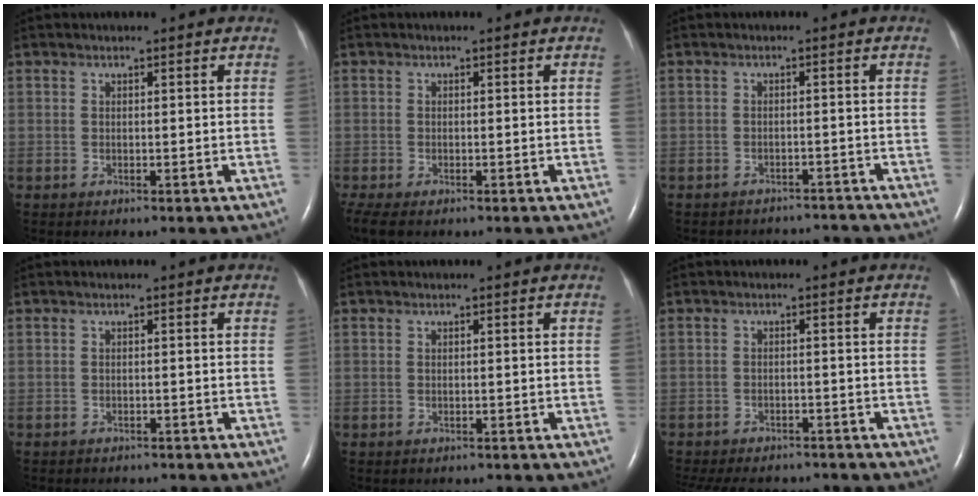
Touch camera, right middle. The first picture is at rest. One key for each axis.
{"total": 5.2, "fx": -3.7, "fy": 2.0, "fz": 2.9, "tx": -0.062, "ty": -0.016, "tz": -0.061}
{"total": 7.2, "fx": -7.0, "fy": 1.9, "fz": 0.0, "tx": -0.003, "ty": 0.013, "tz": -0.078}
{"total": 4.1, "fx": -3.8, "fy": 1.3, "fz": 0.8, "tx": -0.011, "ty": -0.003, "tz": -0.048}
{"total": 1.3, "fx": -1.2, "fy": 0.4, "fz": 0.1, "tx": -0.010, "ty": -0.002, "tz": -0.016}
{"total": 15.2, "fx": -13.2, "fy": 5.6, "fz": 5.1, "tx": -0.142, "ty": -0.012, "tz": -0.174}